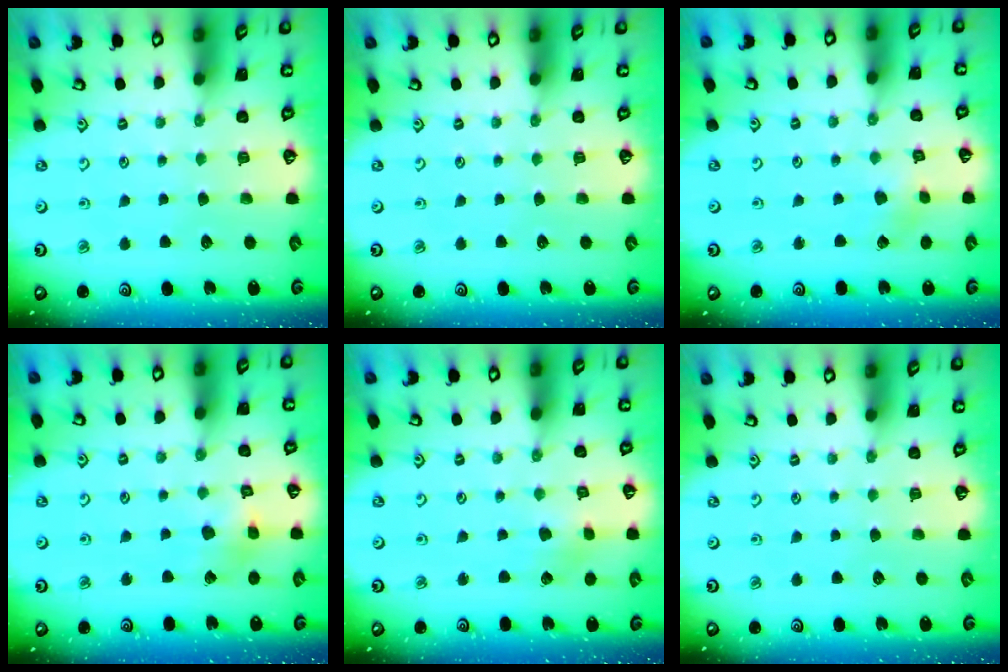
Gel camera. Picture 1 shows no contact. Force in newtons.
{"total": 0.0}
{"total": 2.6, "press": 2.6, "slide": 0.3}
{"total": 7.2, "press": 7.2, "slide": 0.5}
{"total": 2.7, "press": 2.7, "slide": 0.3}
{"total": 0.0}